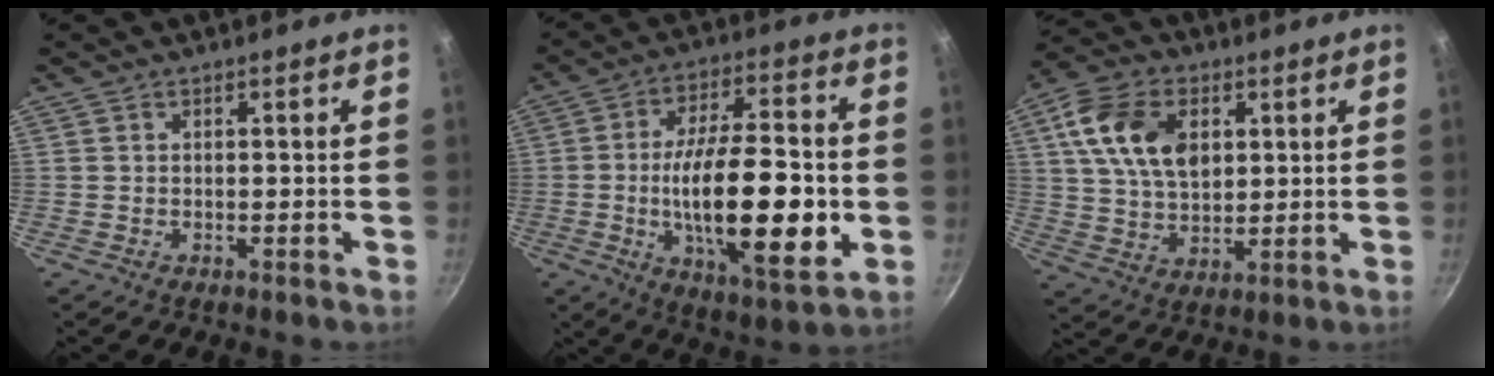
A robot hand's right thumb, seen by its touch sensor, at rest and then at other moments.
{"total": 22.3, "force": [-3.3, 8.1, 20.5], "torque": [-0.325, 0.007, -0.052]}
{"total": 14.0, "force": [3.9, 9.2, 9.8], "torque": [-0.166, -0.004, 0.071]}